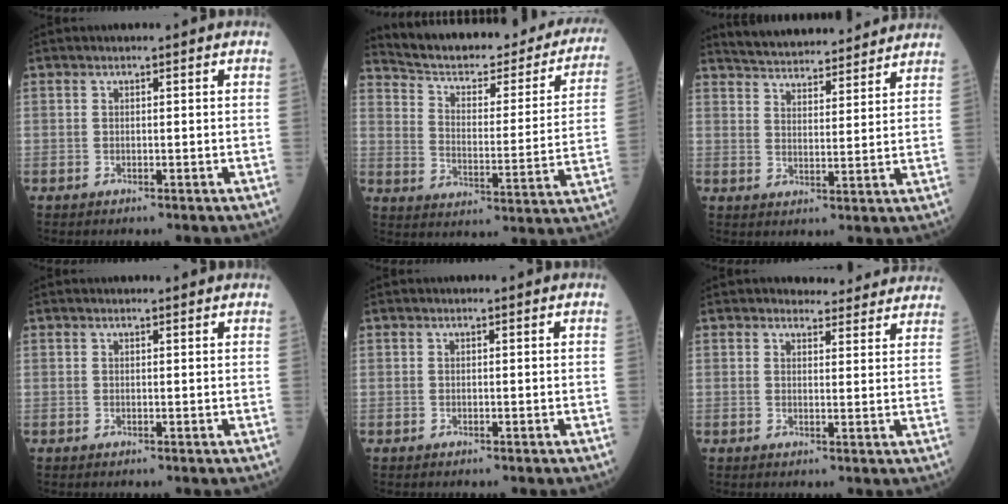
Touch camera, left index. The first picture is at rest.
{"total": 27.2, "force": [24.2, 6.7, 10.4], "torque": [-0.146, -0.055, 0.300]}
{"total": 15.1, "force": [14.3, 2.4, 4.3], "torque": [-0.061, 0.021, 0.202]}
{"total": 1.6, "force": [1.6, 0.2, 0.3], "torque": [-0.009, 0.009, 0.018]}
{"total": 0.0}
{"total": 8.6, "force": [8.2, 2.5, 0.7], "torque": [0.024, -0.001, 0.071]}